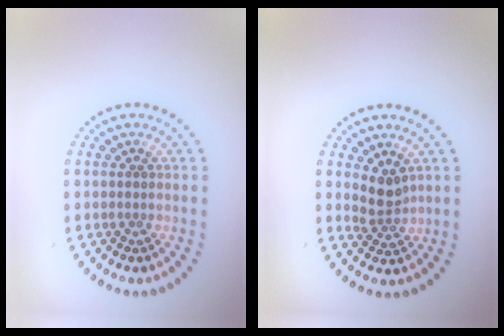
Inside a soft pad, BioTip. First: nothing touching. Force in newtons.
{"total": 2.2, "press": 1.8, "slide": 1.3}